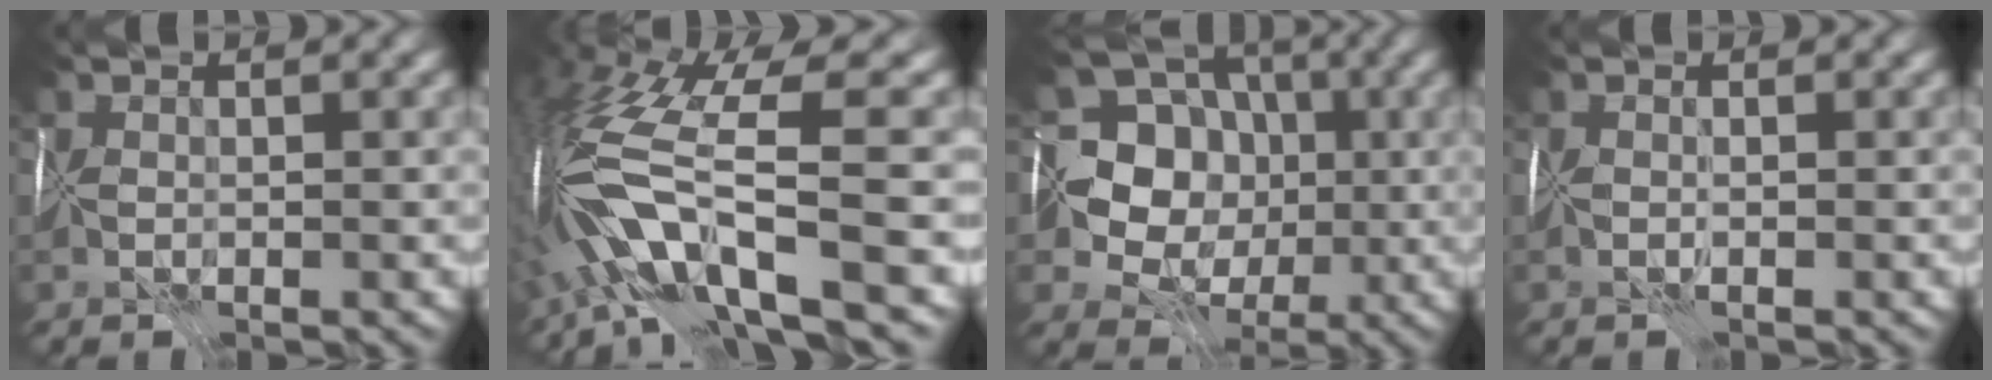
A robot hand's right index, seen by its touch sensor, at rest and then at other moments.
{"total": 12.5, "force": [-4.0, 2.9, 11.5], "torque": [-0.228, 0.018, -0.057]}
{"total": 9.7, "force": [0.2, 8.8, 4.0], "torque": [-0.063, 0.012, -0.021]}
{"total": 0.6, "force": [-0.4, -0.2, 0.4], "torque": [-0.001, -0.006, -0.006]}